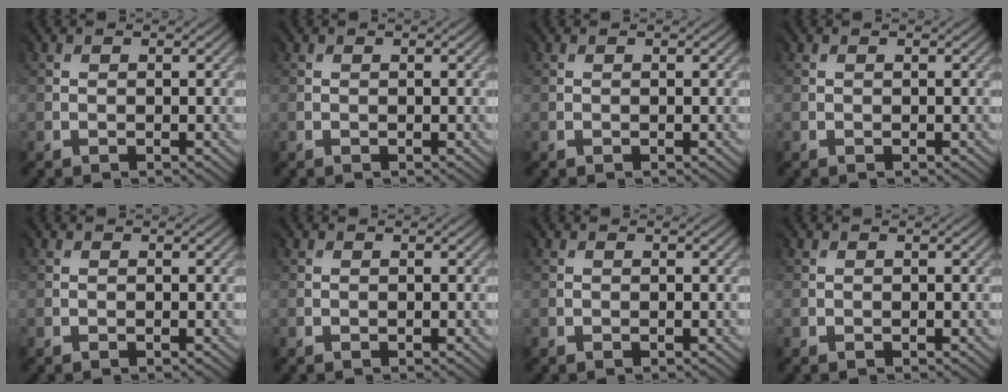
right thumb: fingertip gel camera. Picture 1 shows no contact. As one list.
[{"total": 0.0}, {"total": 0.0}, {"total": 0.0}, {"total": 0.0}, {"total": 0.0}, {"total": 0.0}, {"total": 0.0}]